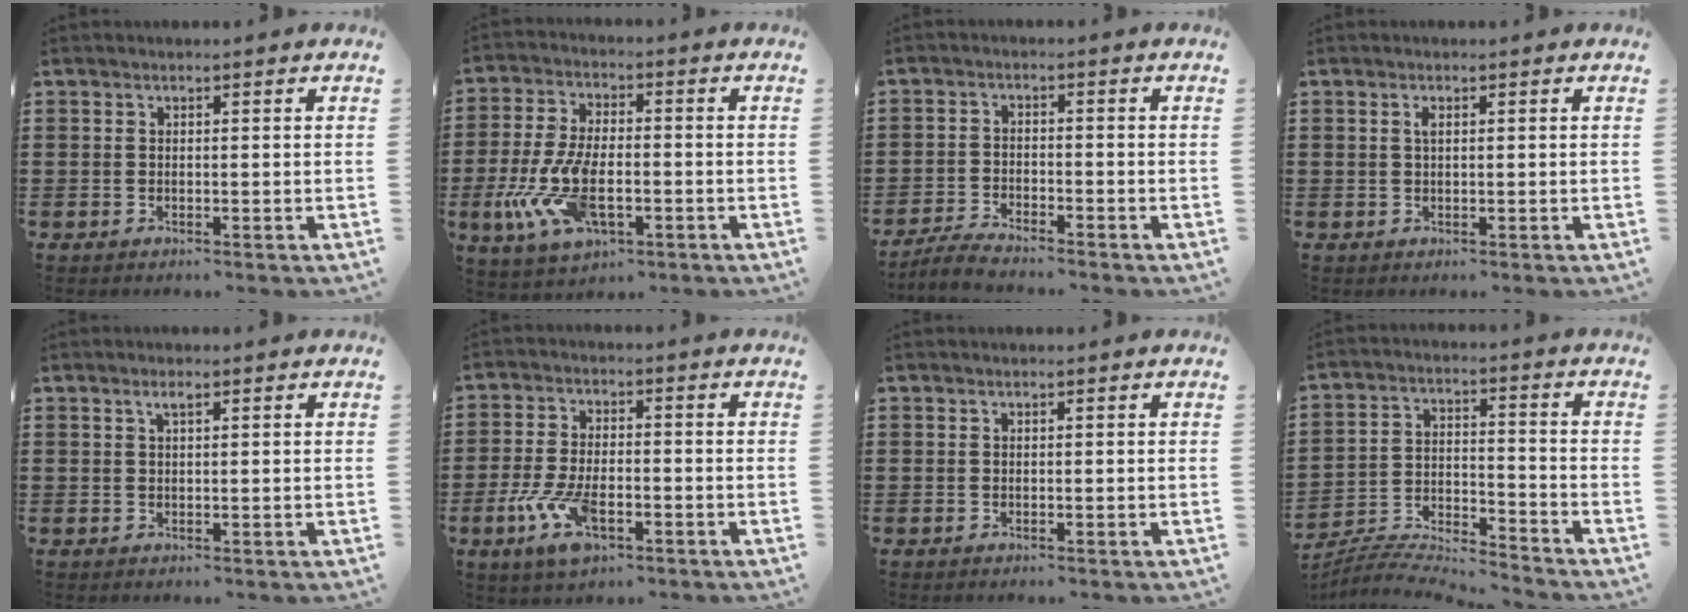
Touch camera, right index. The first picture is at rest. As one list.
[{"total": 10.9, "force": [-3.4, 4.9, 9.1], "torque": [-0.218, -0.015, -0.064]}, {"total": 3.5, "force": [-3.4, 0.1, 0.9], "torque": [-0.024, 0.001, -0.071]}, {"total": 1.0, "force": [0.3, 0.3, 0.9], "torque": [-0.020, 0.003, 0.004]}, {"total": 1.3, "force": [0.6, 0.4, 1.1], "torque": [-0.024, 0.004, 0.010]}, {"total": 7.9, "force": [-3.3, 3.3, 6.4], "torque": [-0.151, -0.012, -0.061]}, {"total": 0.0}, {"total": 6.4, "force": [-6.3, 0.1, 1.1], "torque": [-0.035, -0.008, -0.129]}]